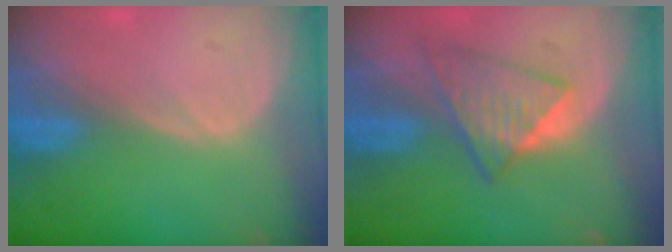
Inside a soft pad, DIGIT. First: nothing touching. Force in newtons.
{"total": 6.0, "press": 5.9, "slide": 0.7}